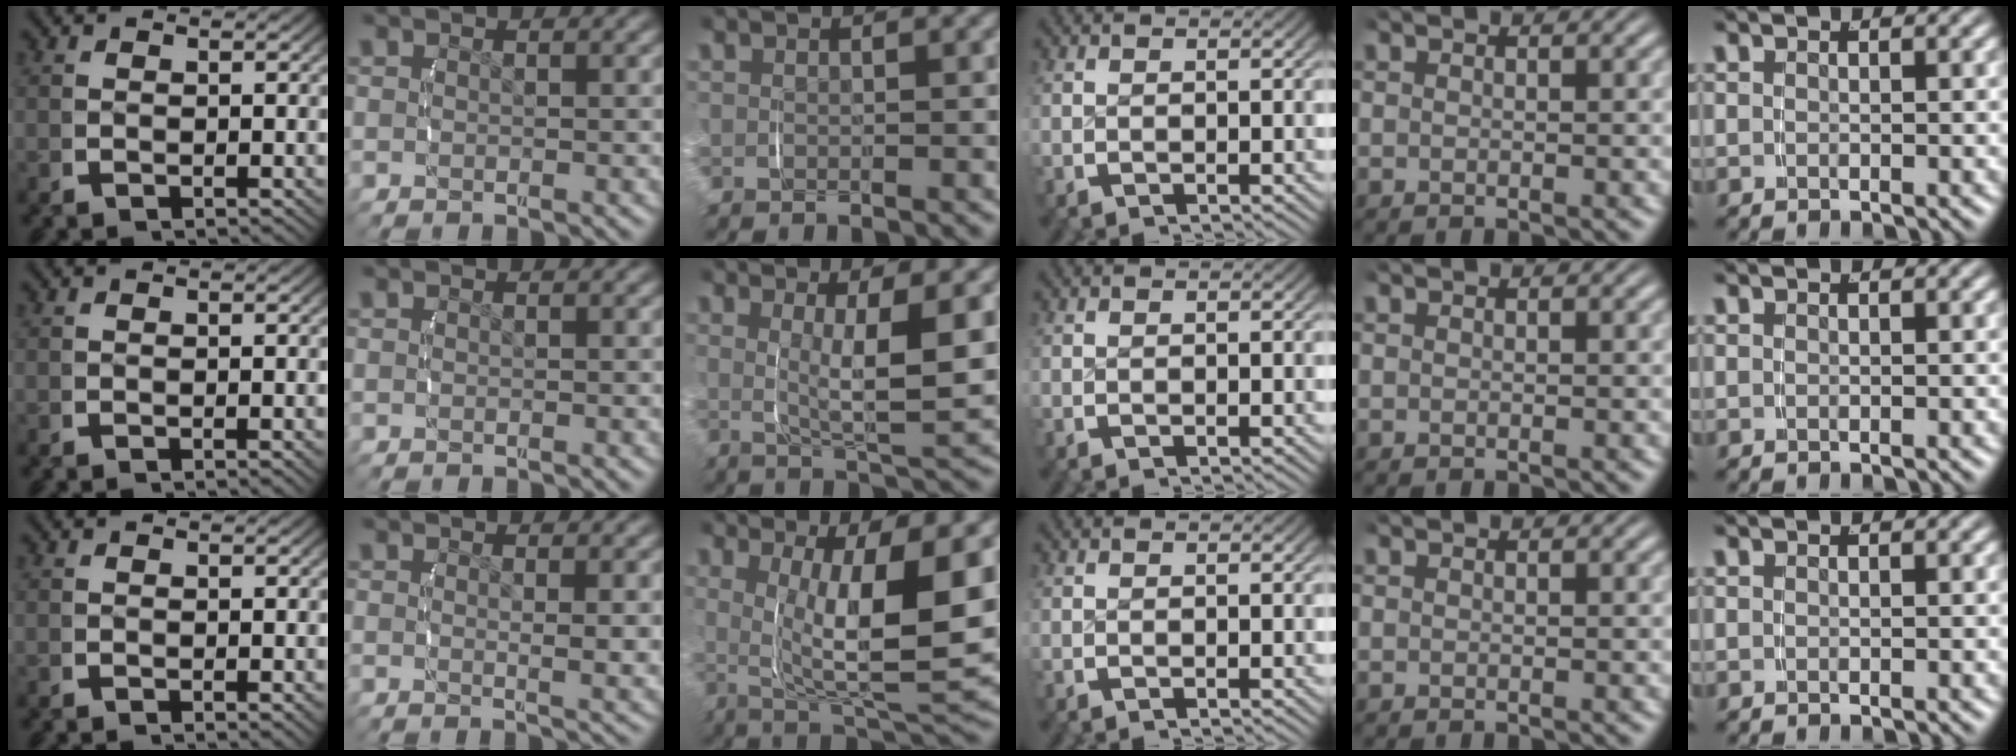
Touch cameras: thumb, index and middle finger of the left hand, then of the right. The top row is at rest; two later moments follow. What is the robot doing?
{"motion": "lift_and_place", "object": "measuring cup"}